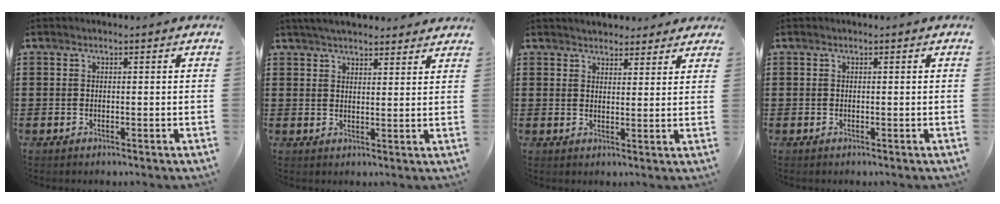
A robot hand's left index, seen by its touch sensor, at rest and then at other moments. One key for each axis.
{"total": 4.0, "fx": 3.8, "fy": 0.4, "fz": 0.8, "tx": -0.026, "ty": -0.006, "tz": 0.072}
{"total": 2.8, "fx": 2.7, "fy": 0.7, "fz": 0.0, "tx": -0.008, "ty": -0.002, "tz": 0.051}
{"total": 0.0}